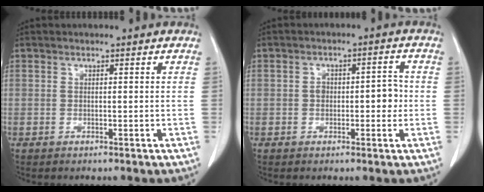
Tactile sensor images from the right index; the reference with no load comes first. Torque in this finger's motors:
{"motor_torque": [0.61, -0.34, 0.06, 0.05]}